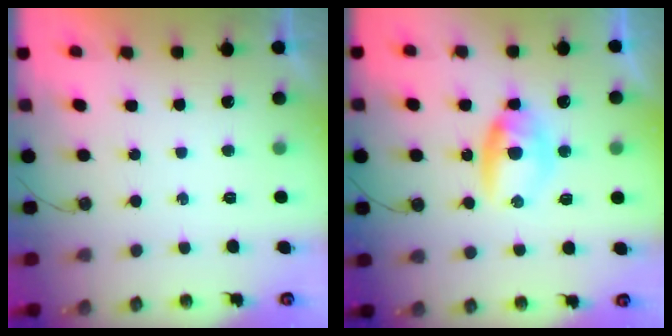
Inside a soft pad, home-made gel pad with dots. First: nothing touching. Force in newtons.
{"total": 7.5, "press": 7.5, "slide": 1.0}